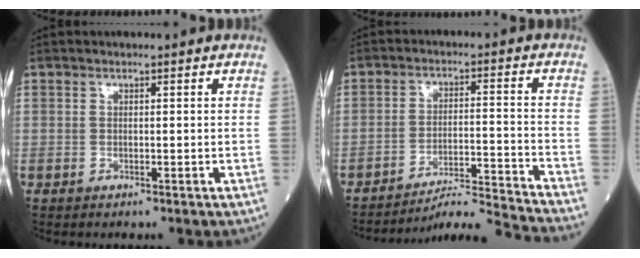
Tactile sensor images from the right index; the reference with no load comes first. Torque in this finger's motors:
{"motor_torque": [-0.52, -0.44, -0.55, -0.21]}